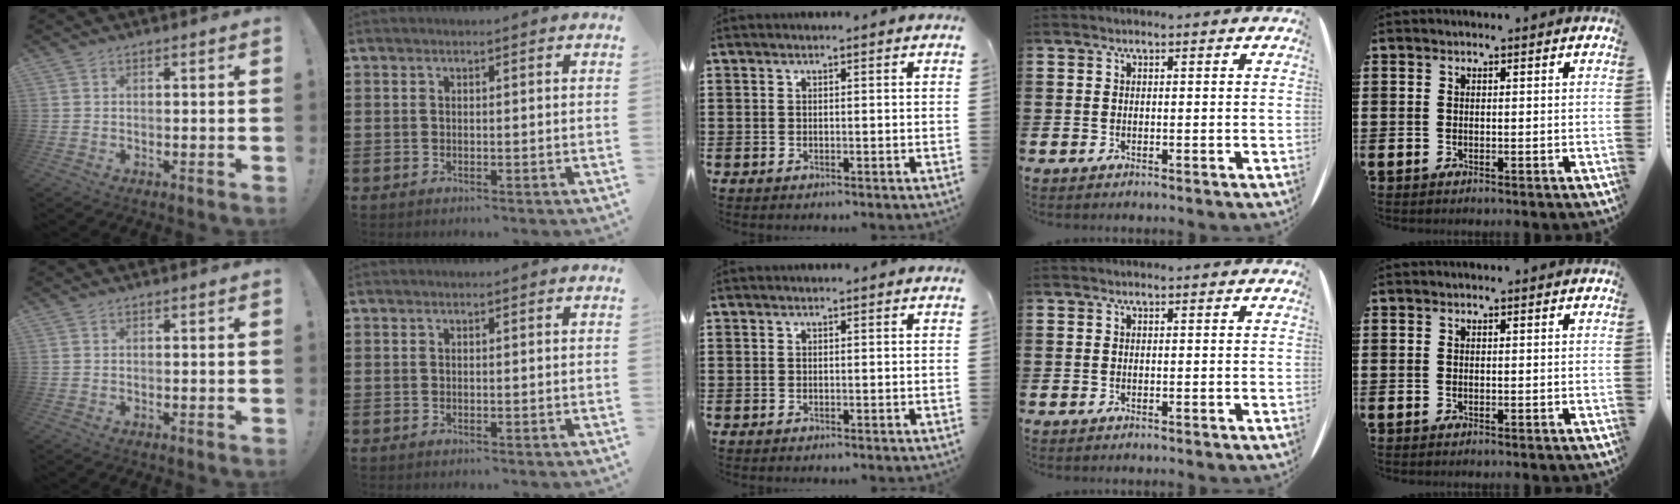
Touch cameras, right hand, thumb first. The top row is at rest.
{}